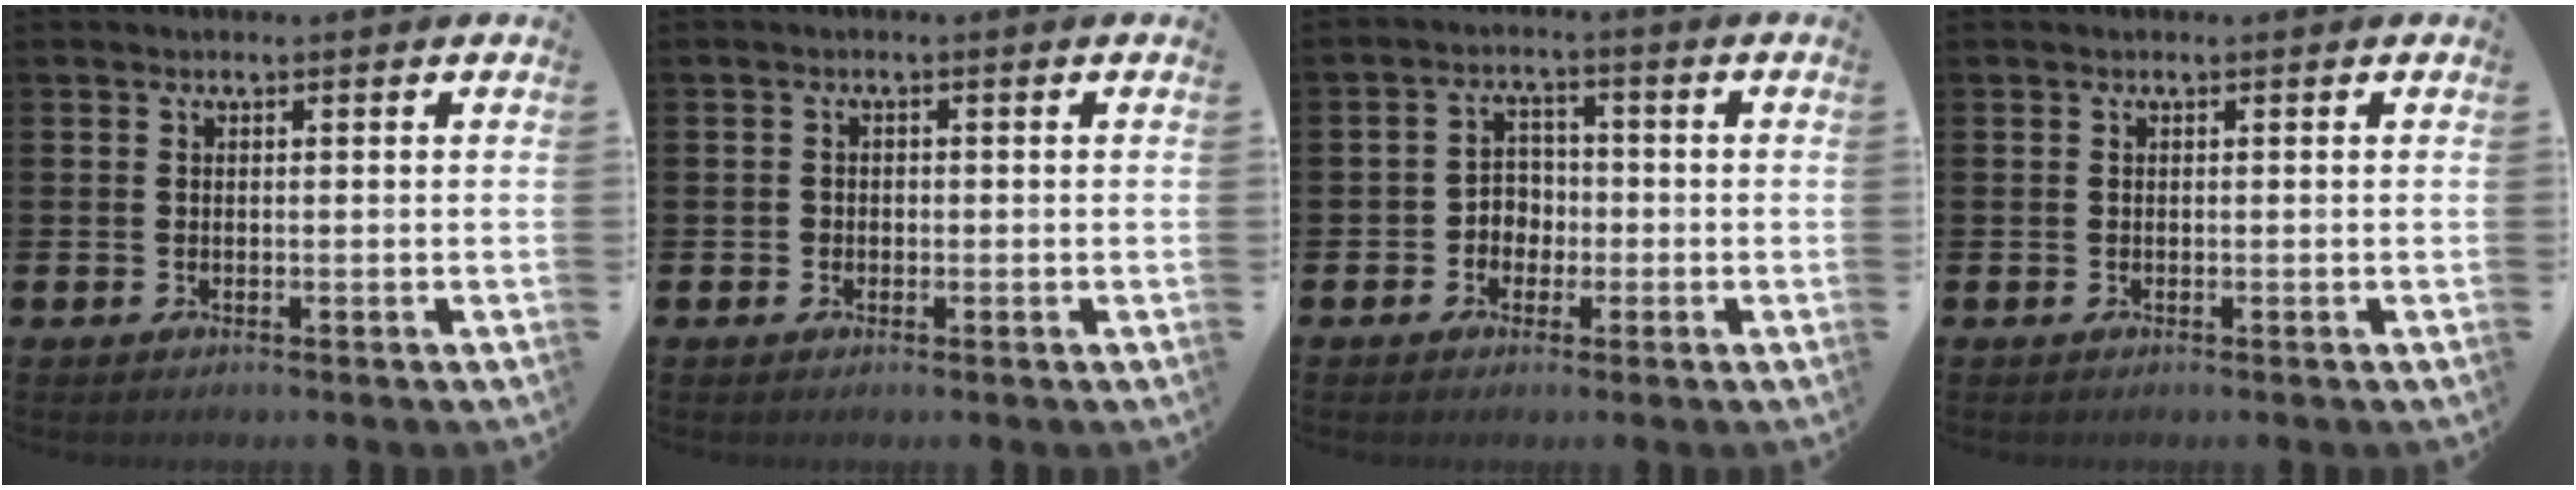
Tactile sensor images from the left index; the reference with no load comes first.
{"total": 1.0, "force": [-0.3, 0.9, 0.2], "torque": [0.001, 0.002, -0.010]}
{"total": 3.4, "force": [-1.3, 2.9, 1.1], "torque": [-0.024, 0.004, -0.033]}
{"total": 0.0}